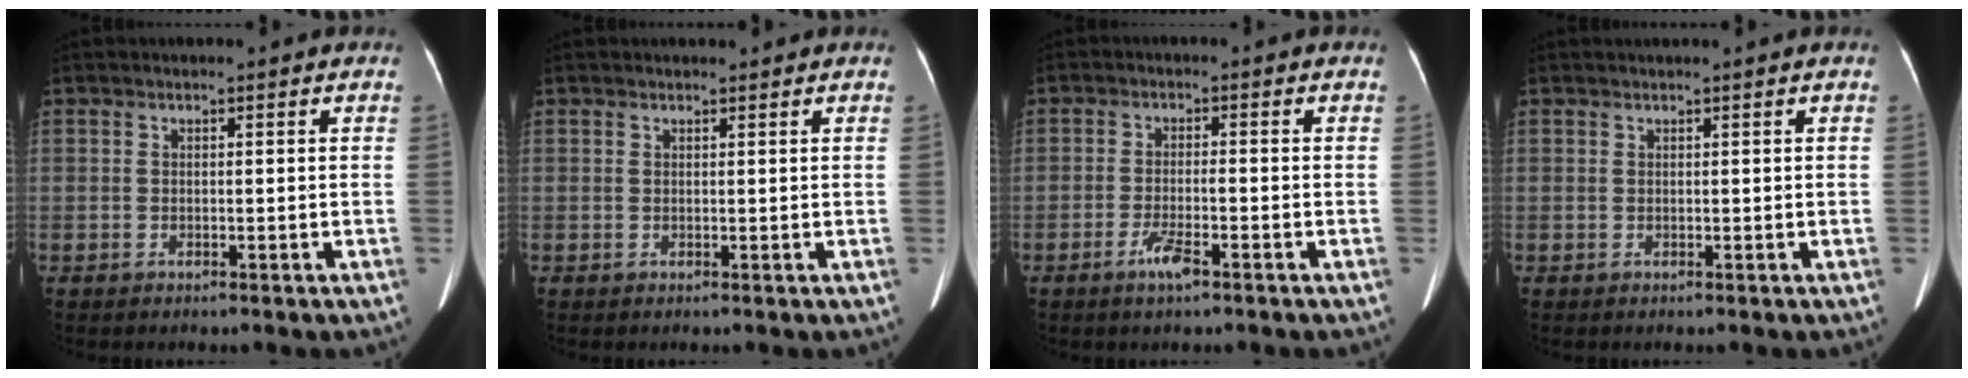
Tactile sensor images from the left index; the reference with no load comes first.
{"total": 1.1, "force": [1.1, 0.3, 0.2], "torque": [-0.009, 0.006, 0.016]}
{"total": 3.5, "force": [-2.2, 0.3, 2.7], "torque": [-0.056, -0.007, -0.040]}
{"total": 0.8, "force": [0.7, -0.2, 0.4], "torque": [-0.007, 0.012, 0.019]}